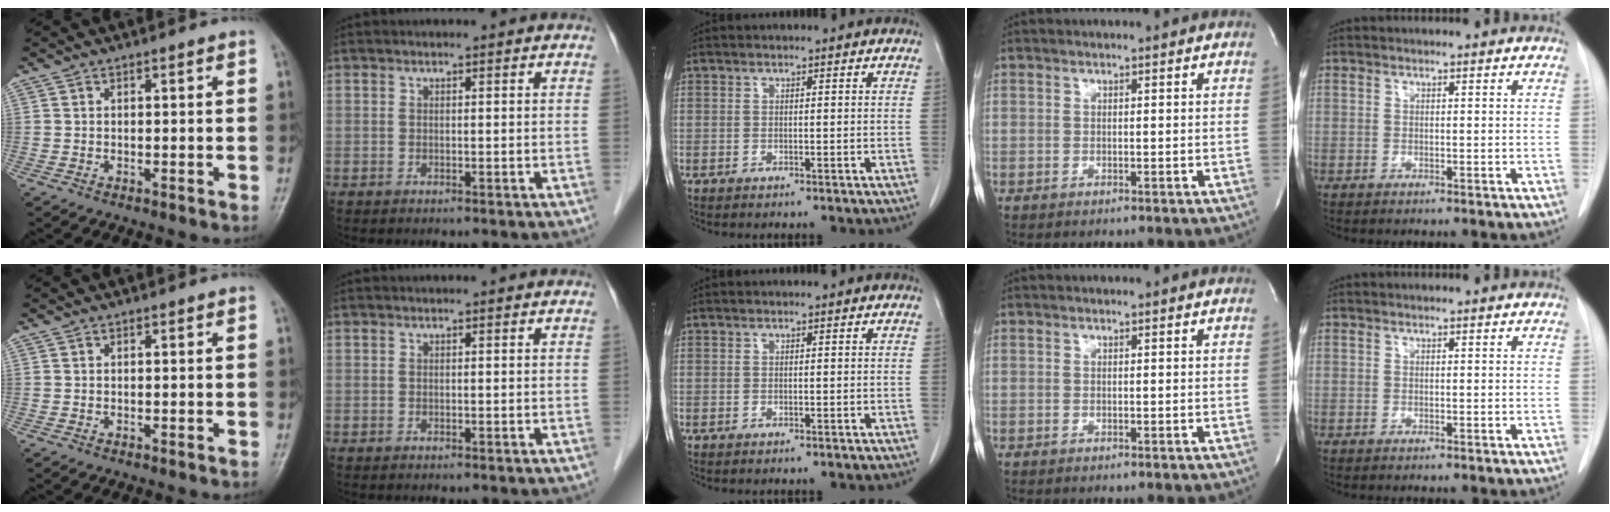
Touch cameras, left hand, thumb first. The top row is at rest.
{}